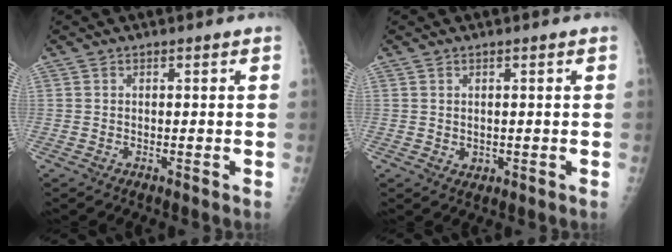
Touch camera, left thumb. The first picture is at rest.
{"total": 1.2, "force": [0.4, 0.8, 0.8], "torque": [-0.010, -0.005, 0.011]}